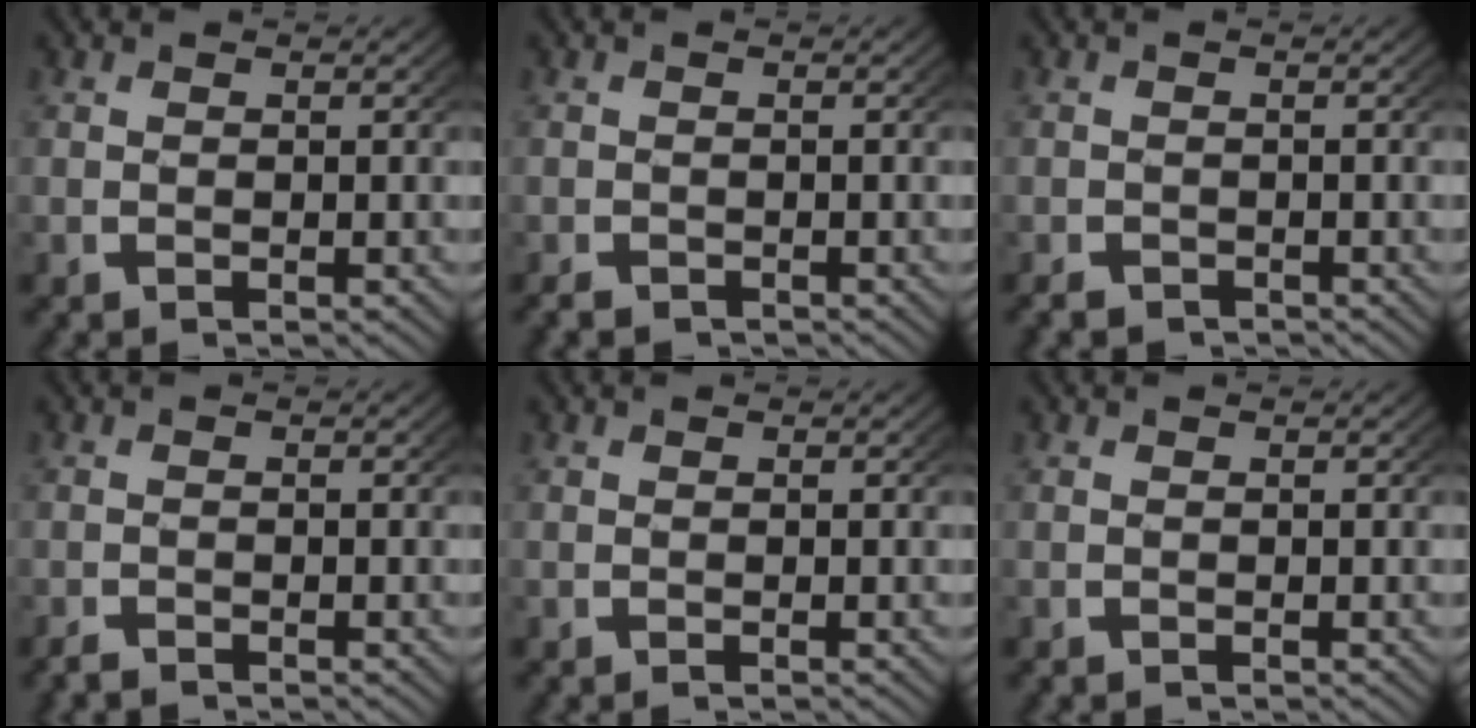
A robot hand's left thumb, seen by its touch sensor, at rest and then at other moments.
{"total": 1.2, "force": [-1.0, 0.5, 0.2], "torque": [-0.001, -0.010, -0.017]}
{"total": 1.6, "force": [-1.4, 0.6, 0.1], "torque": [0.000, -0.012, -0.023]}
{"total": 1.0, "force": [-0.9, 0.2, 0.1], "torque": [-0.002, -0.007, -0.020]}
{"total": 0.0}
{"total": 0.0}